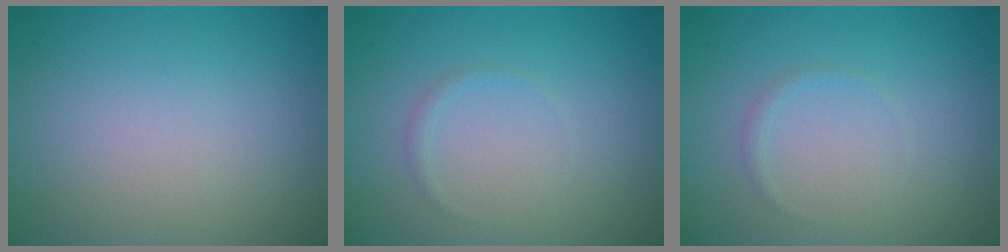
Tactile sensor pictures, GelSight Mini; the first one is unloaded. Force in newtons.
{"total": 0.6, "press": 0.6, "slide": 0.0}
{"total": 0.6, "press": 0.6, "slide": 0.0}